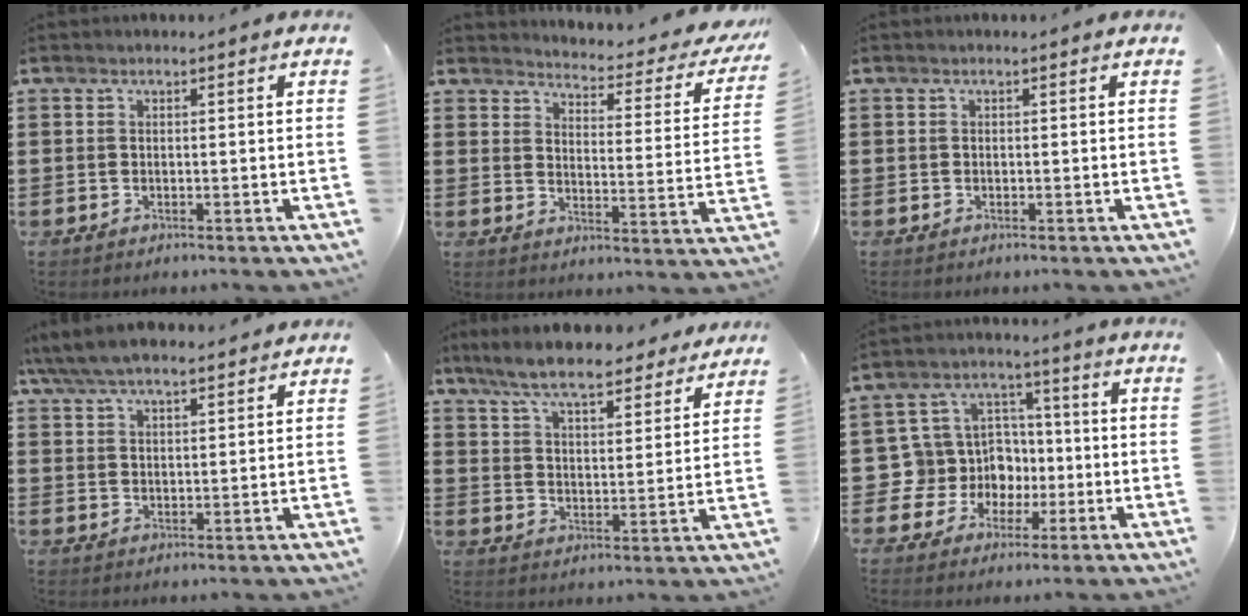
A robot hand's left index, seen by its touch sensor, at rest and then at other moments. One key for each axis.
{"total": 3.3, "fx": 3.1, "fy": 0.1, "fz": 1.1, "tx": -0.035, "ty": -0.034, "tz": 0.045}
{"total": 0.0}
{"total": 5.6, "fx": 5.0, "fy": 1.2, "fz": 2.2, "tx": -0.058, "ty": -0.009, "tz": 0.091}
{"total": 8.1, "fx": 7.3, "fy": 0.9, "fz": 3.3, "tx": -0.092, "ty": -0.030, "tz": 0.131}
{"total": 9.8, "fx": -0.6, "fy": 9.5, "fz": 2.6, "tx": -0.106, "ty": -0.001, "tz": -0.001}